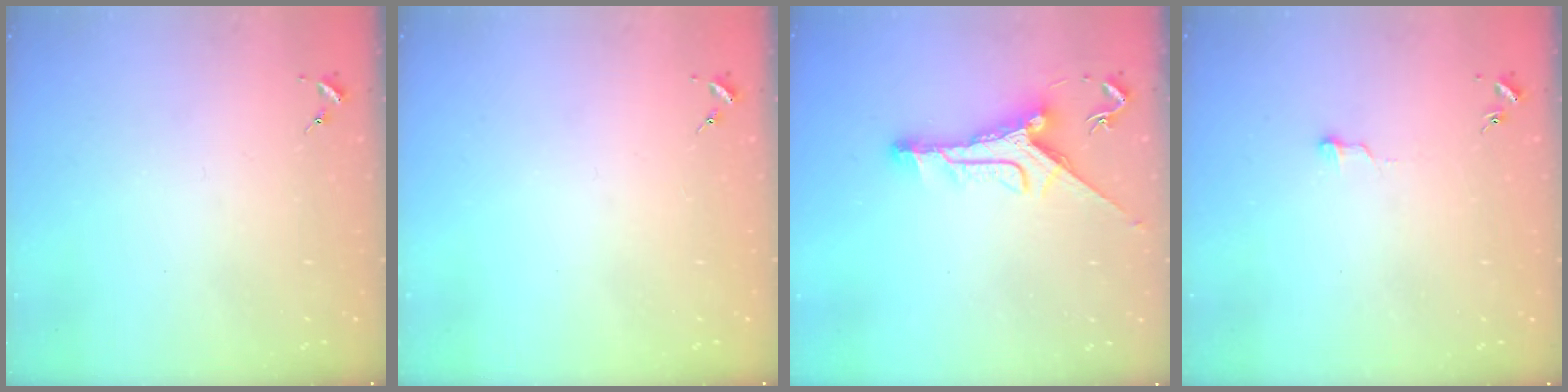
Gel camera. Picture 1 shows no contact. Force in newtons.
{"total": 0.0}
{"total": 10.9, "press": 10.9, "slide": 0.9}
{"total": 3.9, "press": 3.9, "slide": 0.3}